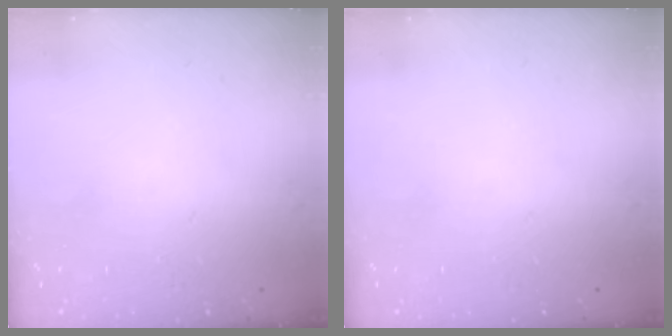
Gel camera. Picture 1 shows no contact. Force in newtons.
{"total": 0.0}